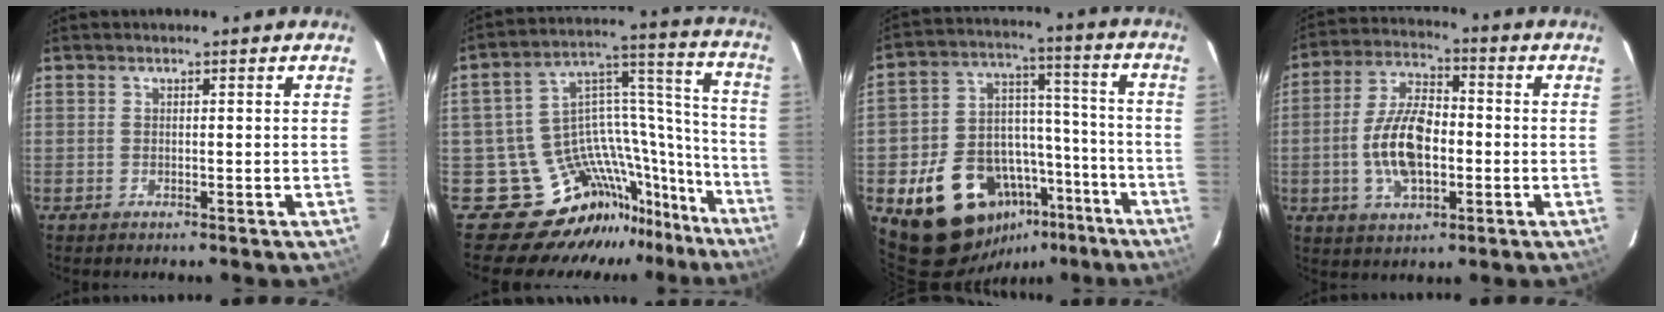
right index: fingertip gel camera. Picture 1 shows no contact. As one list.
[{"total": 17.2, "force": [-15.3, 7.0, 3.4], "torque": [-0.001, 0.102, -0.240]}, {"total": 20.8, "force": [-12.9, 13.8, 8.7], "torque": [-0.177, 0.063, -0.165]}, {"total": 12.4, "force": [-2.2, 6.3, 10.4], "torque": [-0.211, 0.009, -0.037]}]